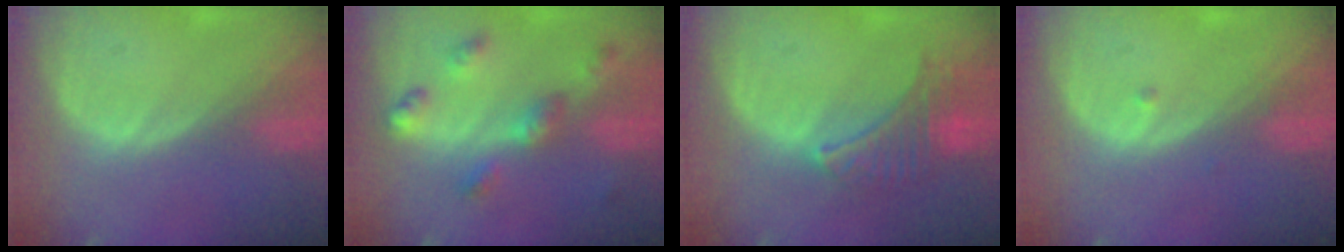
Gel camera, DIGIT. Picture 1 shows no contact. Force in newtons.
{"total": 6.4, "press": 5.7, "slide": 2.8}
{"total": 6.7, "press": 6.6, "slide": 0.8}
{"total": 0.6, "press": 0.5, "slide": 0.3}